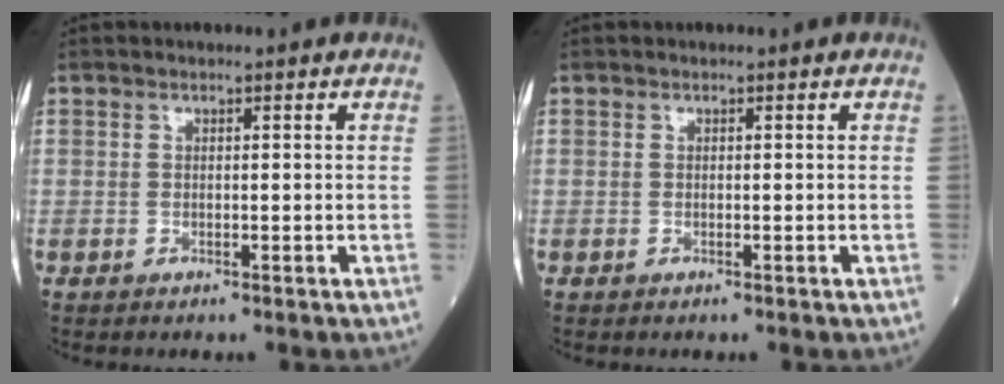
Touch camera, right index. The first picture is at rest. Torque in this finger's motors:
{"motor_torque": [0.01, 0.01, 0.00, -0.01]}